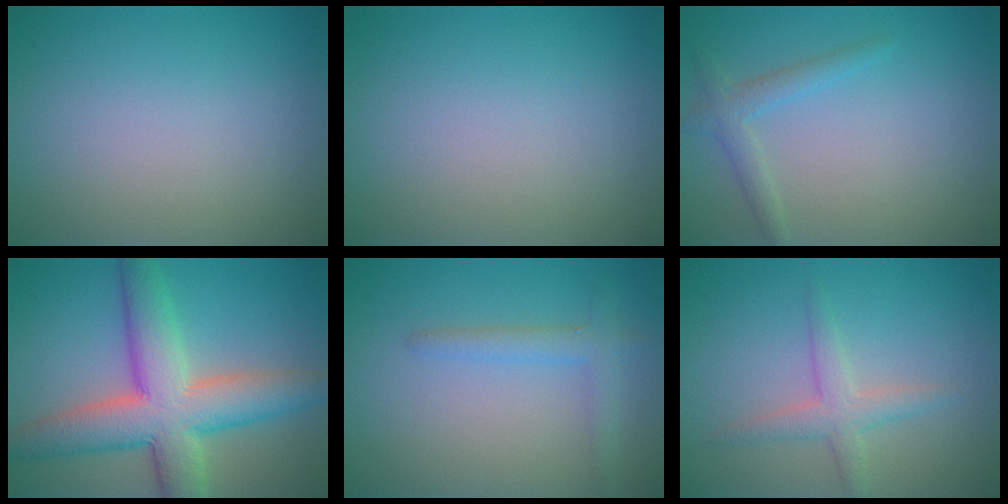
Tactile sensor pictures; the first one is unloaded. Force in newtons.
{"total": 0.0}
{"total": 2.0, "press": 2.0, "slide": 0.1}
{"total": 9.4, "press": 9.4, "slide": 0.6}
{"total": 2.1, "press": 2.1, "slide": 0.1}
{"total": 2.5, "press": 2.5, "slide": 0.1}